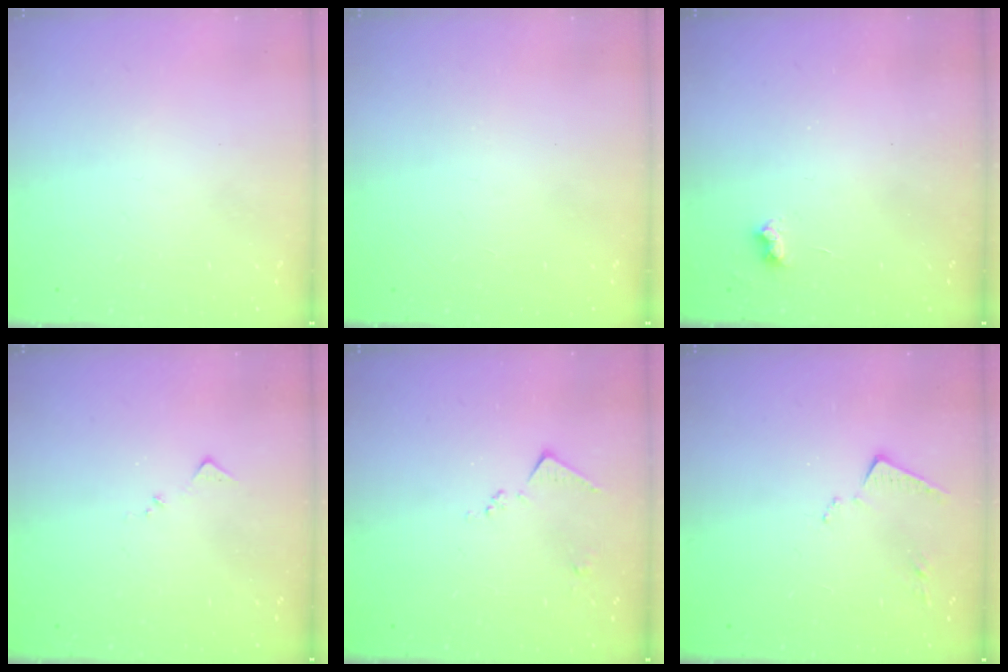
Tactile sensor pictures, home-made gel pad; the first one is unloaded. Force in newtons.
{"total": 1.3, "press": 1.1, "slide": 0.7}
{"total": 3.9, "press": 3.9, "slide": 0.5}
{"total": 7.2, "press": 7.1, "slide": 0.5}
{"total": 5.7, "press": 5.7, "slide": 0.8}
{"total": 8.0, "press": 8.0, "slide": 0.1}